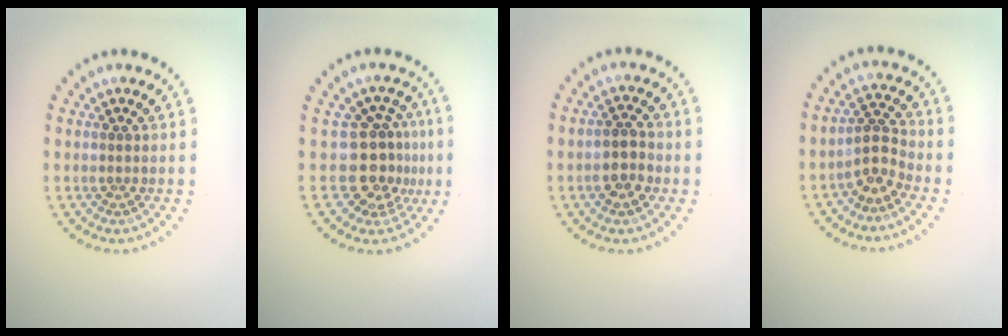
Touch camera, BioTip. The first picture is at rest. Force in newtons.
{"total": 3.9, "press": 3.0, "slide": 2.4}
{"total": 2.6, "press": 2.6, "slide": 0.3}
{"total": 2.4, "press": 1.9, "slide": 1.5}